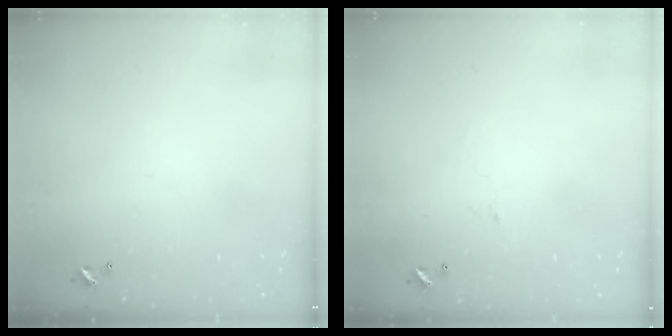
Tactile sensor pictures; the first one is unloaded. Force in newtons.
{"total": 0.8, "press": 0.7, "slide": 0.5}